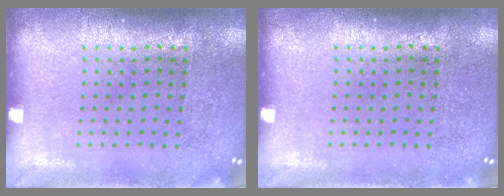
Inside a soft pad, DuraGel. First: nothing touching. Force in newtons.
{"total": 0.0}